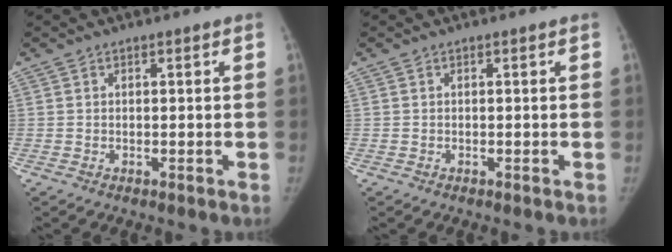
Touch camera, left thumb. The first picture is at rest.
{"total": 0.0}